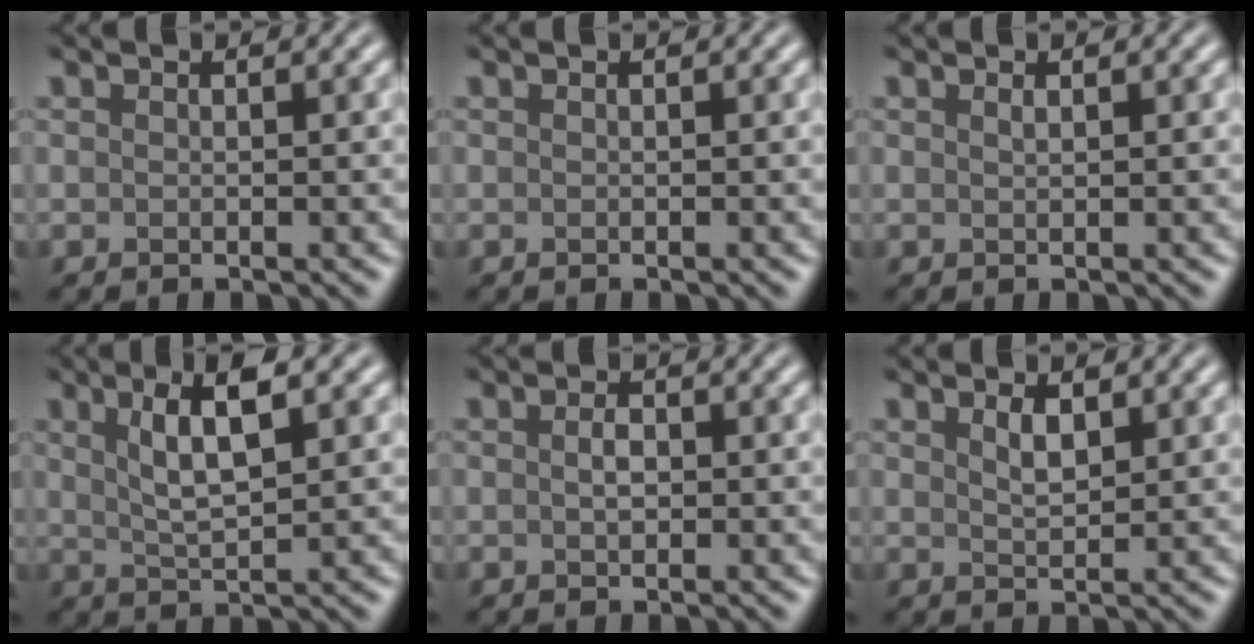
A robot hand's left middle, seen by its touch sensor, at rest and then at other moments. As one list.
[{"total": 0.0}, {"total": 0.5, "force": [0.3, 0.1, 0.4], "torque": [-0.007, -0.001, 0.007]}, {"total": 4.8, "force": [1.9, 1.3, 4.3], "torque": [-0.081, 0.001, 0.035]}, {"total": 1.3, "force": [0.0, 0.8, 1.0], "torque": [-0.020, 0.001, -0.001]}, {"total": 1.7, "force": [0.9, 0.6, 1.2], "torque": [-0.027, -0.002, 0.020]}]